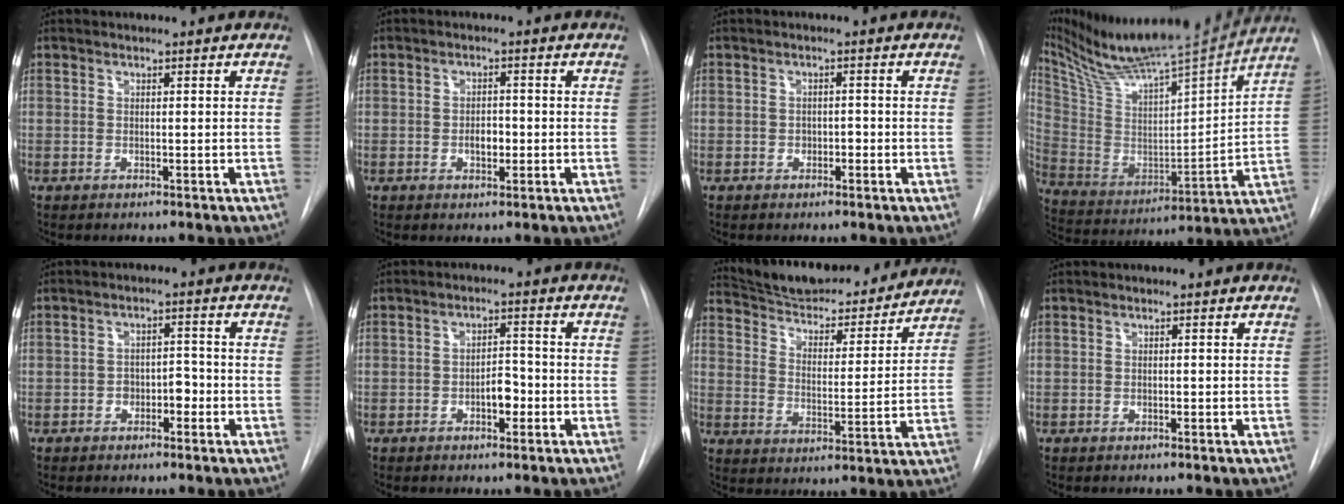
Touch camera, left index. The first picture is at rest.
{"total": 2.4, "force": [-0.6, 1.4, 1.9], "torque": [-0.029, 0.004, -0.008]}
{"total": 1.3, "force": [-0.5, 0.9, 0.8], "torque": [-0.007, 0.004, -0.008]}
{"total": 20.1, "force": [18.0, -0.5, 8.9], "torque": [-0.167, -0.026, 0.305]}
{"total": 3.2, "force": [-1.4, 1.9, 2.1], "torque": [-0.024, 0.014, -0.022]}
{"total": 3.6, "force": [-1.4, 1.7, 2.8], "torque": [-0.037, 0.007, -0.022]}
{"total": 21.4, "force": [19.7, 4.7, 6.9], "torque": [-0.101, -0.005, 0.278]}
{"total": 0.0}